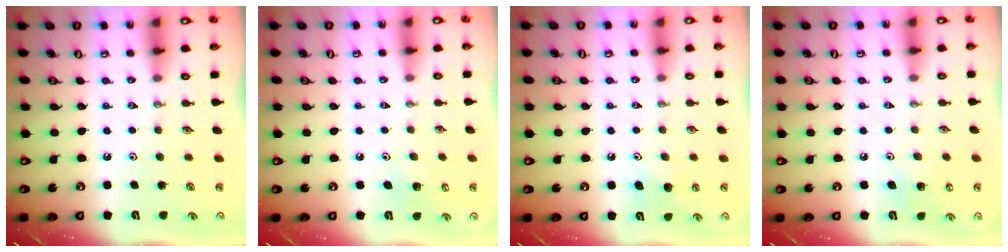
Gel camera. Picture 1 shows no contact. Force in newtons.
{"total": 6.7, "press": 6.7, "slide": 0.8}
{"total": 7.2, "press": 7.2, "slide": 0.8}
{"total": 5.5, "press": 5.4, "slide": 0.8}